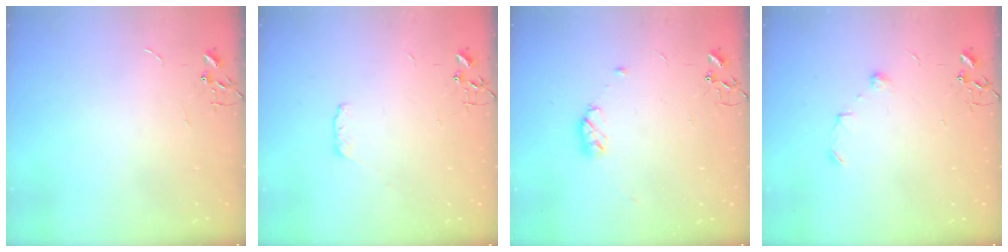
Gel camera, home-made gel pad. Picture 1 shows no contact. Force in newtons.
{"total": 3.8, "press": 3.8, "slide": 0.6}
{"total": 6.6, "press": 6.5, "slide": 0.7}
{"total": 8.0, "press": 7.9, "slide": 0.7}